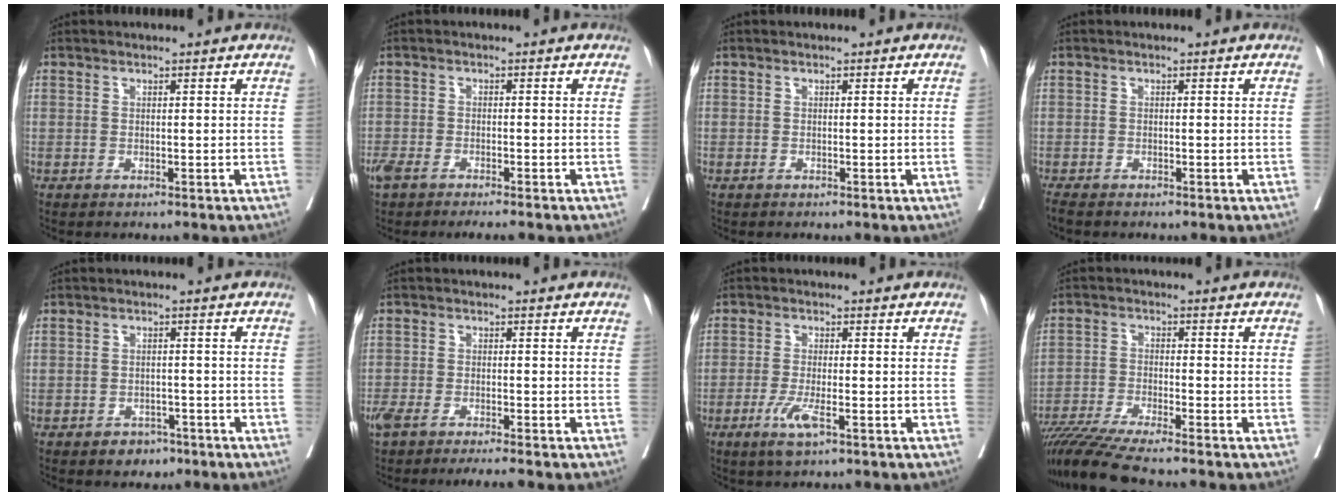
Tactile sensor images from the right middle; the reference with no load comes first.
{"total": 5.9, "force": [-4.6, 1.3, 3.4], "torque": [-0.055, -0.007, -0.075]}
{"total": 0.7, "force": [0.0, -0.4, 0.6], "torque": [-0.002, 0.002, 0.000]}
{"total": 2.0, "force": [-1.7, 0.4, 0.9], "torque": [-0.019, -0.008, -0.029]}
{"total": 3.1, "force": [-2.0, 2.2, 0.9], "torque": [-0.006, 0.008, -0.022]}
{"total": 6.2, "force": [-5.0, 0.6, 3.6], "torque": [-0.059, -0.007, -0.084]}
{"total": 4.4, "force": [-2.1, 0.6, 3.8], "torque": [-0.080, -0.009, -0.040]}
{"total": 9.7, "force": [-8.4, -1.0, 4.8], "torque": [-0.074, -0.031, -0.147]}